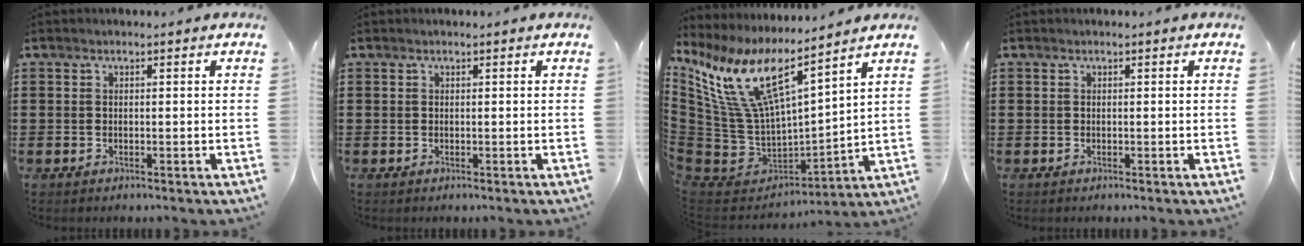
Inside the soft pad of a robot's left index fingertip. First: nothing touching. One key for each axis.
{"total": 0.0}
{"total": 12.6, "fx": 6.9, "fy": 4.6, "fz": 9.5, "tx": -0.234, "ty": -0.054, "tz": 0.118}
{"total": 0.0}